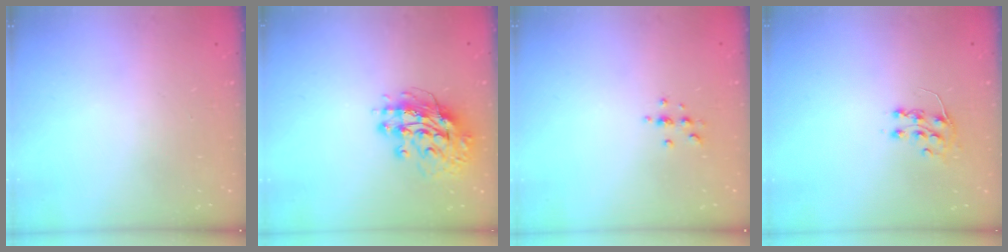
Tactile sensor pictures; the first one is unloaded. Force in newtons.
{"total": 13.5, "press": 13.4, "slide": 1.5}
{"total": 2.9, "press": 2.9, "slide": 0.4}
{"total": 7.3, "press": 7.3, "slide": 0.5}